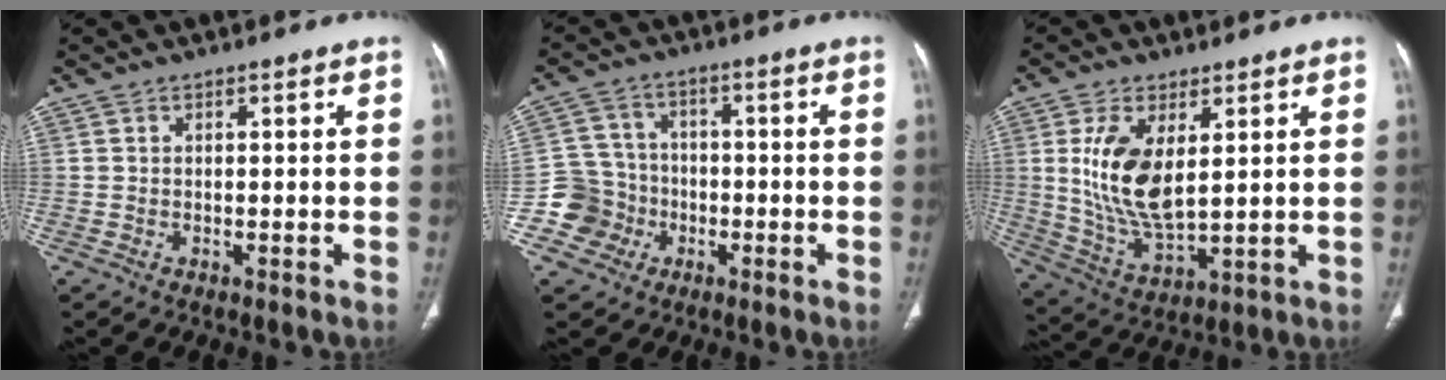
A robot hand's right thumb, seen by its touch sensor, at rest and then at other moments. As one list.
[{"total": 8.1, "force": [-3.0, 7.4, 0.6], "torque": [0.026, 0.026, -0.057]}, {"total": 12.7, "force": [3.1, 6.0, 10.7], "torque": [-0.207, -0.024, 0.073]}]